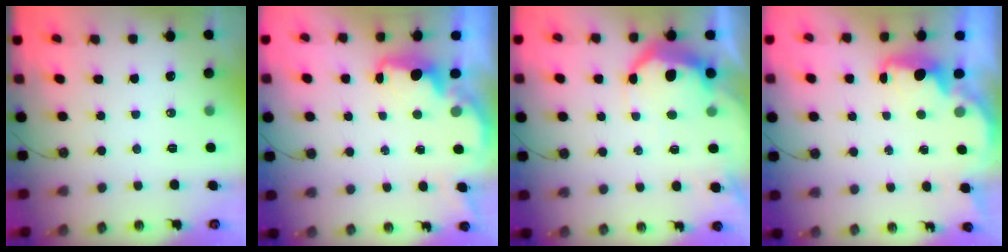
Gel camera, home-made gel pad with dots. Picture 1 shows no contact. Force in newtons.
{"total": 2.2, "press": 2.0, "slide": 0.8}
{"total": 9.6, "press": 9.5, "slide": 0.7}
{"total": 2.5, "press": 2.4, "slide": 0.8}